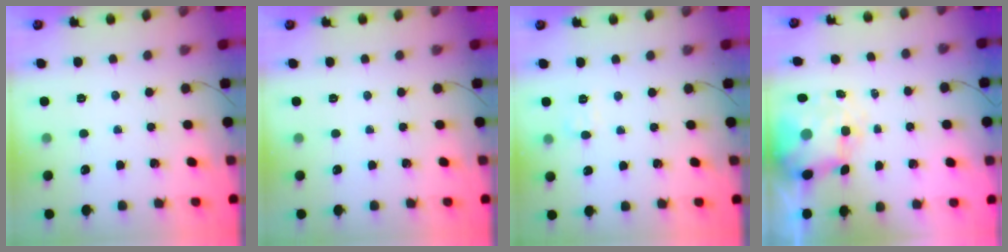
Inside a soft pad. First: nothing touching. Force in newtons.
{"total": 0.0}
{"total": 4.9, "press": 4.5, "slide": 1.7}
{"total": 7.6, "press": 7.3, "slide": 2.2}